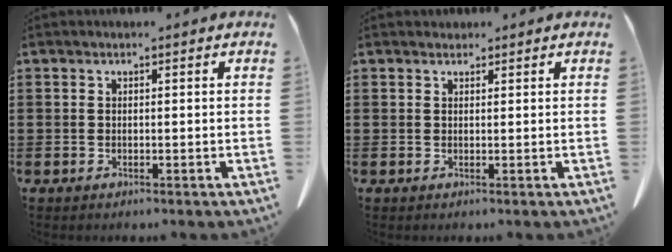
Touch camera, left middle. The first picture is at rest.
{"total": 1.1, "force": [1.0, 0.2, -0.1], "torque": [0.008, -0.001, 0.020]}